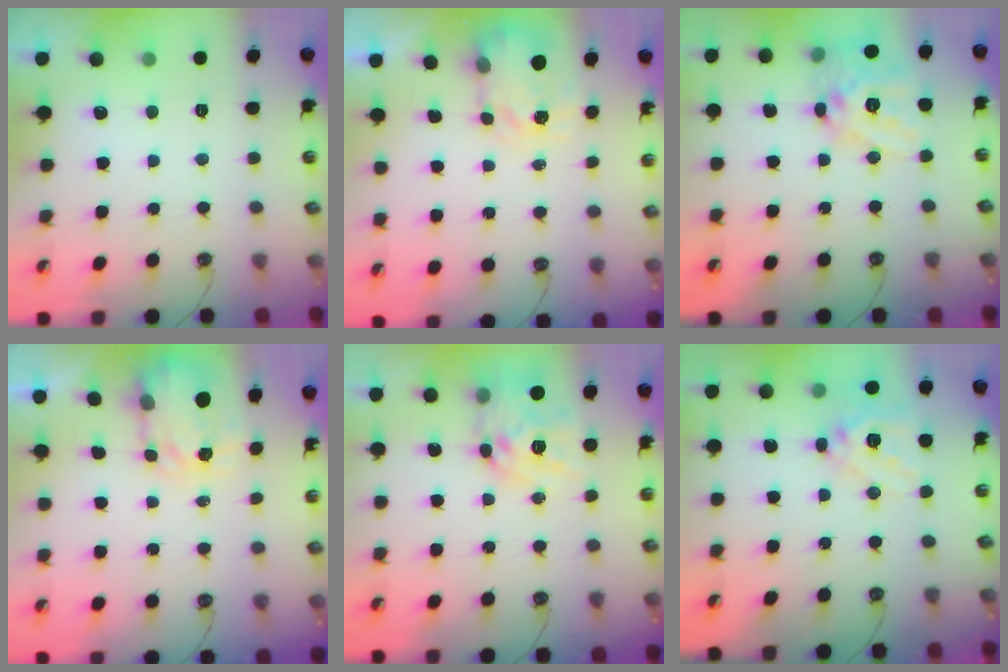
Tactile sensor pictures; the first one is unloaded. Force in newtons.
{"total": 3.9, "press": 3.9, "slide": 0.5}
{"total": 17.7, "press": 17.5, "slide": 2.8}
{"total": 3.4, "press": 3.4, "slide": 0.5}
{"total": 14.0, "press": 13.9, "slide": 1.3}
{"total": 16.5, "press": 16.2, "slide": 2.9}